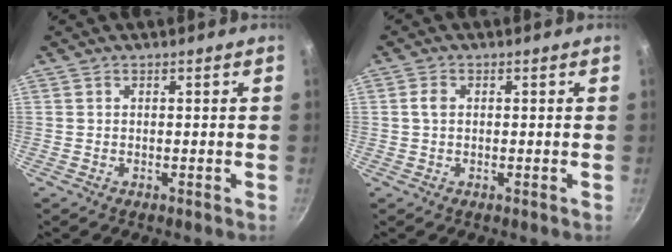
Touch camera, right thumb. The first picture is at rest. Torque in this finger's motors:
{"motor_torque": [-0.42, 0.09, 0.58, -0.53, -0.01]}